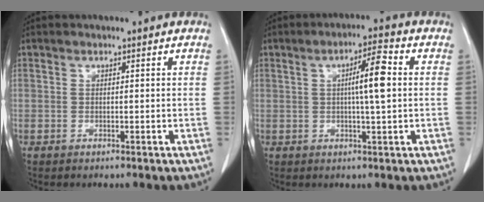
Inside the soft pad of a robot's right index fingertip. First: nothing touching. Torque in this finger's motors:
{"motor_torque": [1.06, 0.25, 0.48, 0.11]}